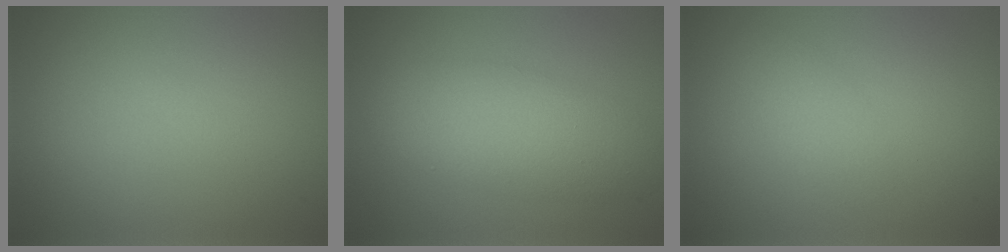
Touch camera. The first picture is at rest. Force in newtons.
{"total": 5.4, "press": 5.3, "slide": 0.3}
{"total": 1.5, "press": 1.5, "slide": 0.0}